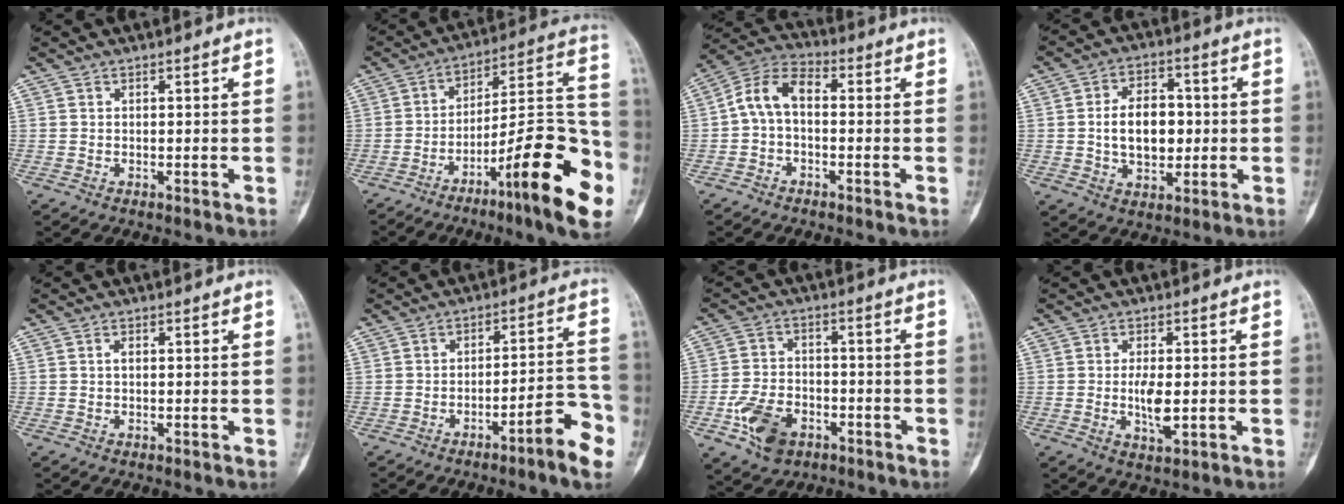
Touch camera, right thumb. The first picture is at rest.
{"total": 23.2, "force": [-10.2, 4.6, 20.3], "torque": [-0.272, 0.063, -0.151]}
{"total": 7.7, "force": [-0.5, 4.4, 6.3], "torque": [-0.115, 0.029, -0.026]}
{"total": 11.0, "force": [-0.2, 7.2, 8.3], "torque": [-0.108, 0.014, -0.004]}
{"total": 0.9, "force": [-0.1, 0.4, 0.8], "torque": [-0.013, 0.002, -0.002]}
{"total": 9.8, "force": [-5.3, 1.4, 8.2], "torque": [-0.102, 0.042, -0.075]}
{"total": 9.7, "force": [-4.4, 6.5, 5.7], "torque": [-0.094, 0.023, -0.074]}
{"total": 5.4, "force": [-0.6, 2.2, 4.9], "torque": [-0.090, -0.011, -0.009]}